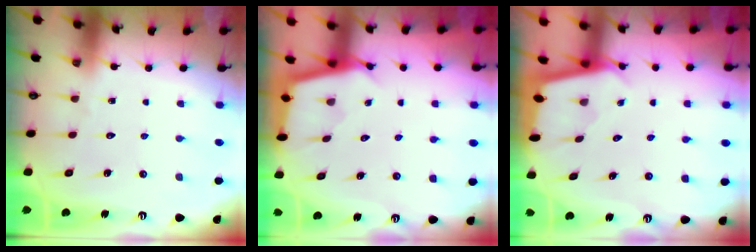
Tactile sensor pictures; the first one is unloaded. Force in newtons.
{"total": 2.7, "press": 2.7, "slide": 0.2}
{"total": 1.9, "press": 1.9, "slide": 0.1}